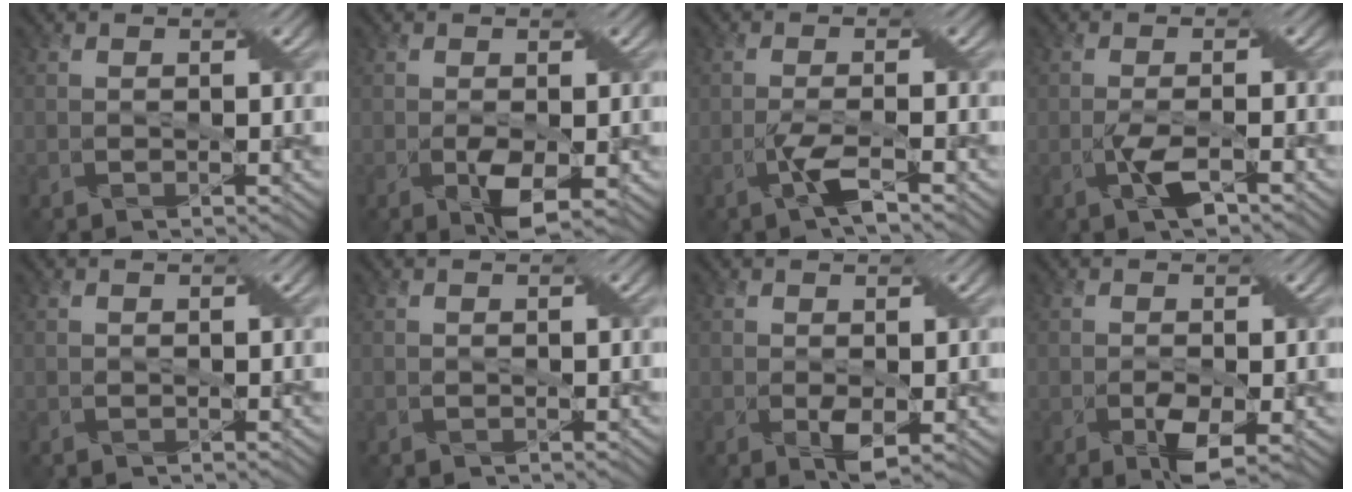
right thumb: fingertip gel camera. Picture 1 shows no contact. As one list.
[{"total": 3.6, "force": [-1.0, 1.5, 3.1], "torque": [-0.062, -0.011, -0.012]}, {"total": 3.0, "force": [-1.6, 0.2, 2.6], "torque": [-0.056, 0.010, -0.038]}, {"total": 3.5, "force": [-1.6, 0.8, 3.0], "torque": [-0.064, 0.004, -0.031]}, {"total": 0.0}, {"total": 0.0}, {"total": 2.2, "force": [-0.2, 1.0, 2.0], "torque": [-0.040, -0.008, 0.001]}, {"total": 3.7, "force": [-1.4, 1.5, 3.1], "torque": [-0.058, -0.006, -0.020]}]